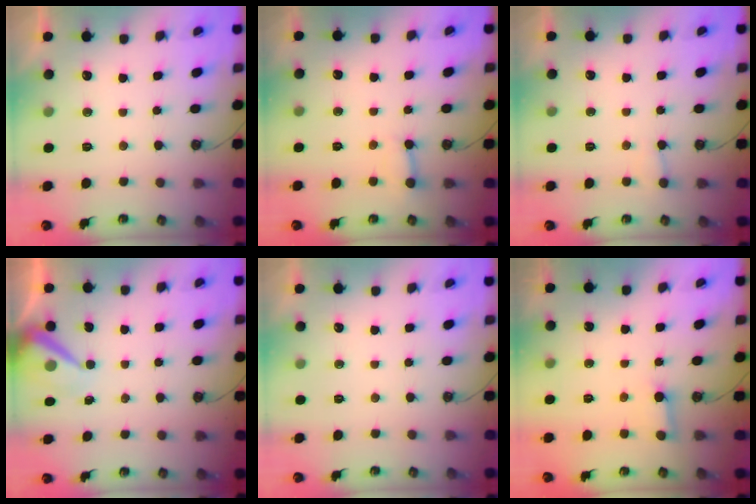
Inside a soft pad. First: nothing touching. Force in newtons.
{"total": 2.8, "press": 2.8, "slide": 0.4}
{"total": 3.8, "press": 3.8, "slide": 0.3}
{"total": 7.8, "press": 7.7, "slide": 0.6}
{"total": 0.0}
{"total": 3.0, "press": 3.0, "slide": 0.4}